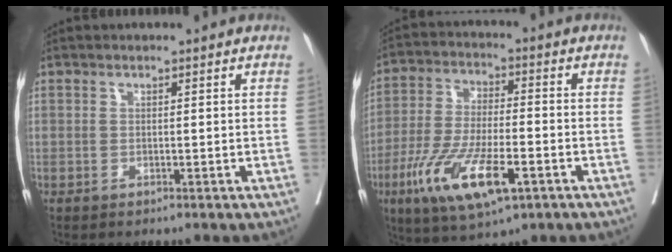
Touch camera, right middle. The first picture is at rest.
{"total": 13.4, "force": [-5.9, 3.6, 11.5], "torque": [-0.232, -0.022, -0.099]}